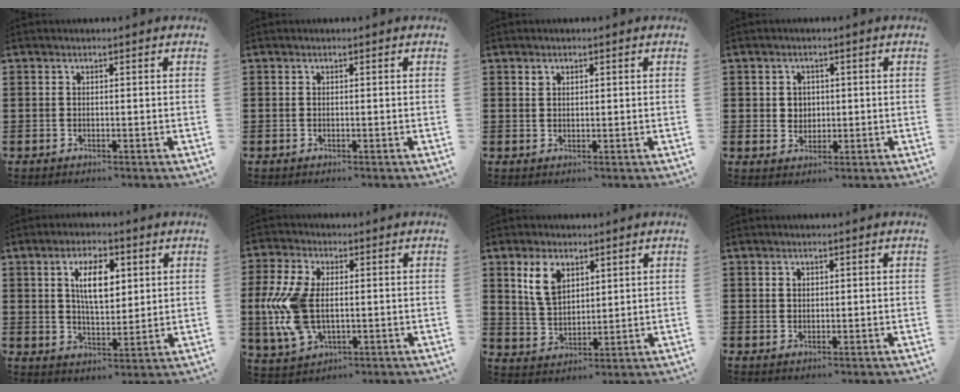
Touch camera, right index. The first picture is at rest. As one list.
[{"total": 0.0}, {"total": 1.0, "force": [0.7, 0.7, 0.4], "torque": [-0.010, 0.004, 0.012]}, {"total": 2.6, "force": [0.6, 2.4, 0.6], "torque": [-0.021, 0.011, 0.008]}, {"total": 7.5, "force": [2.4, 3.4, 6.2], "torque": [-0.108, 0.003, 0.035]}, {"total": 10.7, "force": [-0.3, 6.1, 8.8], "torque": [-0.220, -0.007, -0.010]}, {"total": 6.8, "force": [3.5, 4.2, 4.1], "torque": [-0.089, 0.011, 0.064]}, {"total": 1.1, "force": [0.6, 0.8, 0.3], "torque": [-0.008, 0.003, 0.012]}]